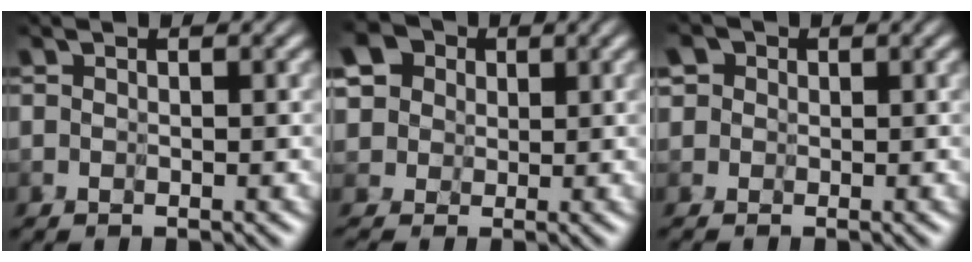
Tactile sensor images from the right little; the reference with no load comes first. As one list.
[{"total": 5.1, "force": [3.3, 3.7, 1.5], "torque": [-0.043, 0.019, 0.012]}, {"total": 2.6, "force": [0.3, 2.6, 0.4], "torque": [-0.027, 0.022, -0.031]}]